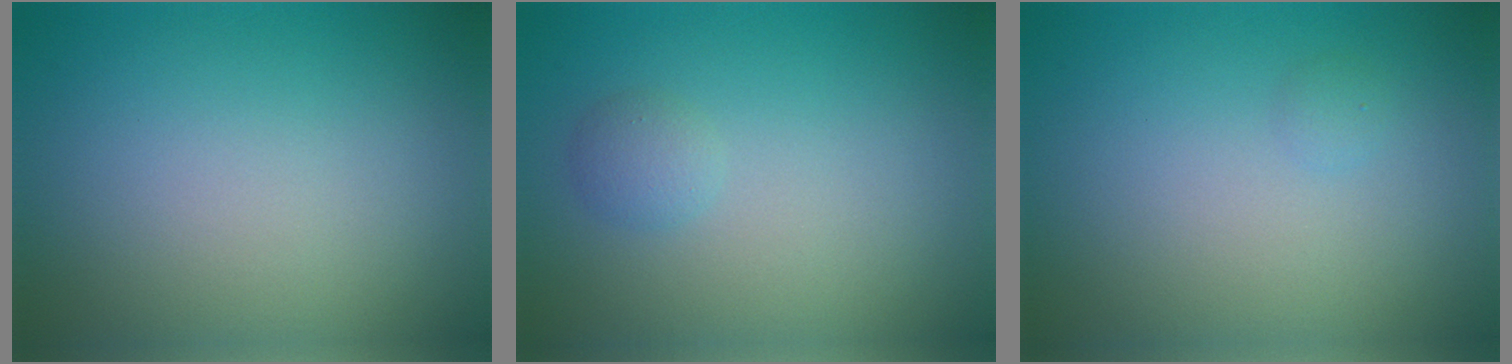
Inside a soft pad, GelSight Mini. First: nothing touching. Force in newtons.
{"total": 1.3, "press": 1.3, "slide": 0.1}
{"total": 0.6, "press": 0.6, "slide": 0.1}